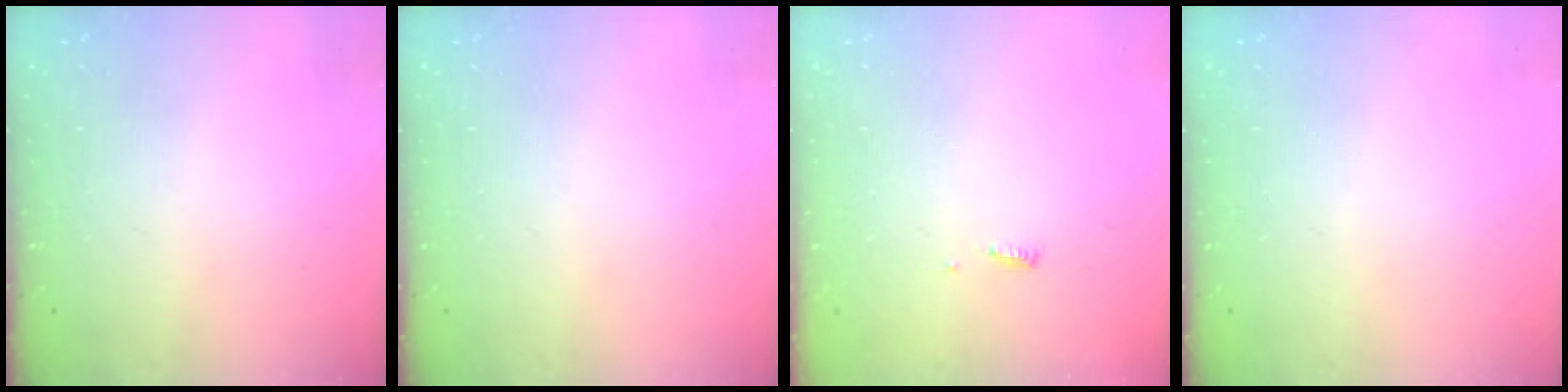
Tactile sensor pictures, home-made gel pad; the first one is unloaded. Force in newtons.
{"total": 0.0}
{"total": 3.9, "press": 3.9, "slide": 0.5}
{"total": 0.0}